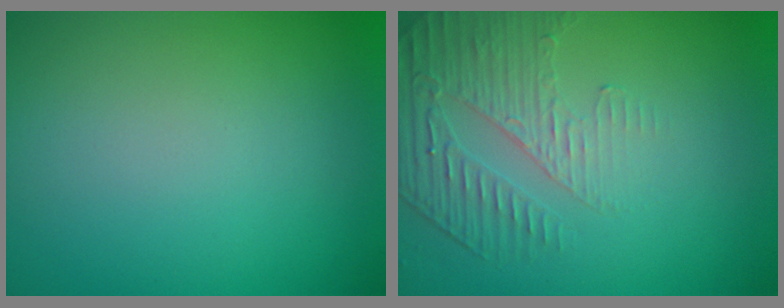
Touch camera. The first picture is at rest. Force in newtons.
{"total": 2.2, "press": 1.7, "slide": 1.4}